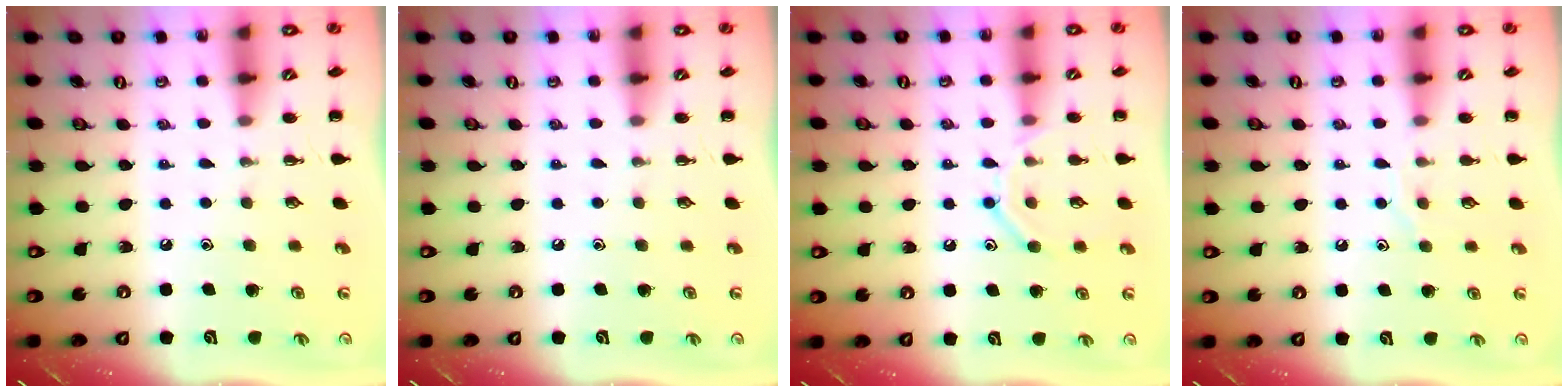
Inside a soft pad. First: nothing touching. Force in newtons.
{"total": 0.0}
{"total": 10.5, "press": 10.4, "slide": 1.2}
{"total": 6.2, "press": 6.2, "slide": 0.8}